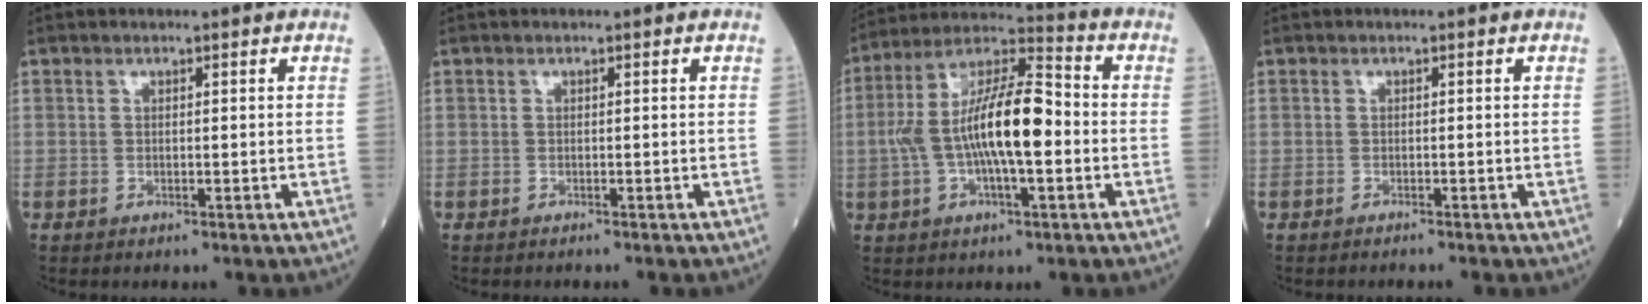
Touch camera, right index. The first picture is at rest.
{"total": 0.7, "force": [-0.6, 0.1, 0.2], "torque": [-0.002, -0.001, -0.012]}
{"total": 15.0, "force": [-1.3, 3.8, 14.4], "torque": [-0.280, 0.025, -0.025]}
{"total": 0.9, "force": [-0.9, 0.0, 0.1], "torque": [-0.005, -0.001, -0.014]}